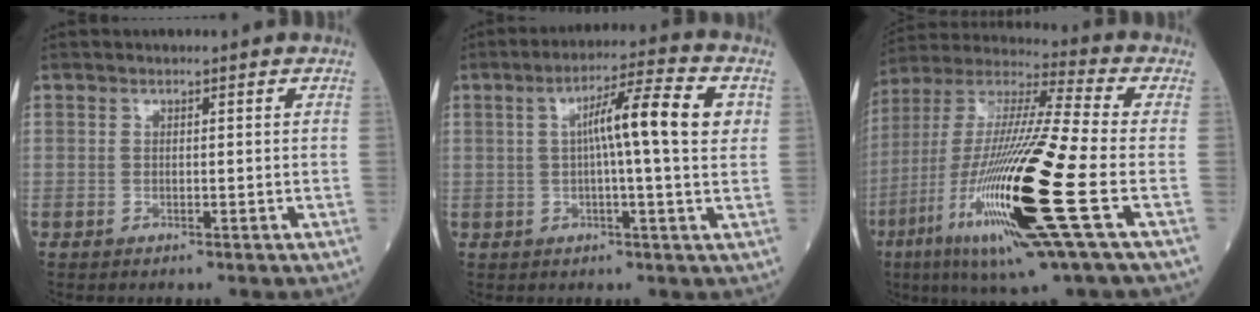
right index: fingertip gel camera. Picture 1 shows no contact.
{"total": 10.5, "force": [1.9, 0.2, 10.3], "torque": [-0.163, 0.021, 0.025]}
{"total": 25.2, "force": [-7.8, 1.5, 23.9], "torque": [-0.488, -0.041, -0.147]}